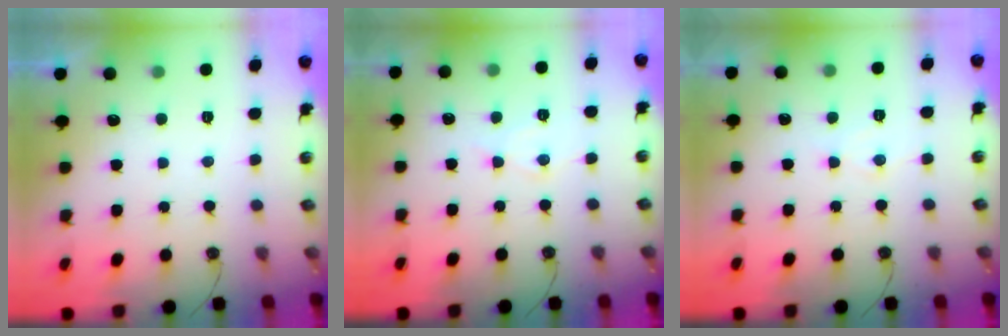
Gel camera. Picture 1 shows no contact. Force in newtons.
{"total": 6.8, "press": 6.8, "slide": 0.5}
{"total": 6.1, "press": 6.1, "slide": 0.5}